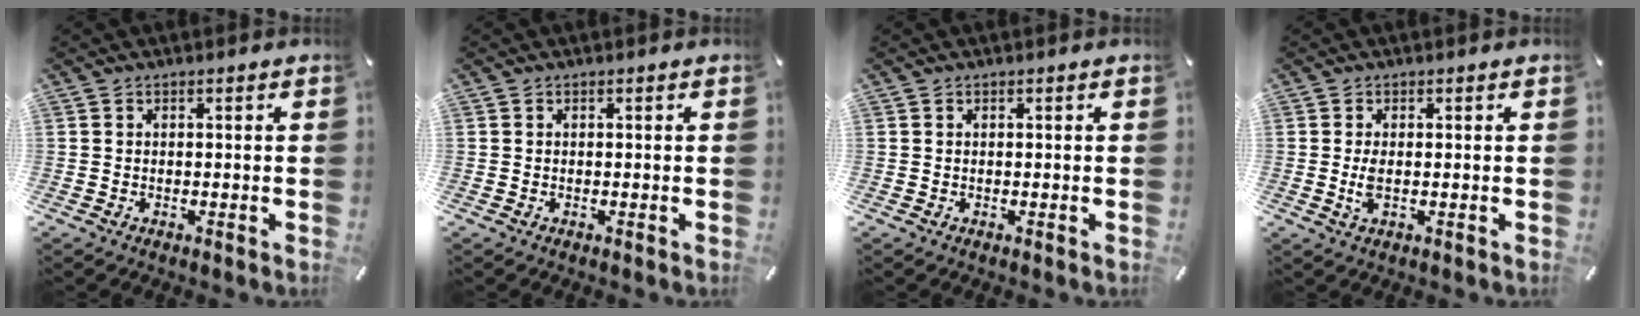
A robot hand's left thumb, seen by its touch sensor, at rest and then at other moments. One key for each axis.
{"total": 0.0}
{"total": 0.0}
{"total": 3.1, "fx": 0.0, "fy": 1.1, "fz": 2.9, "tx": -0.068, "ty": -0.006, "tz": -0.005}